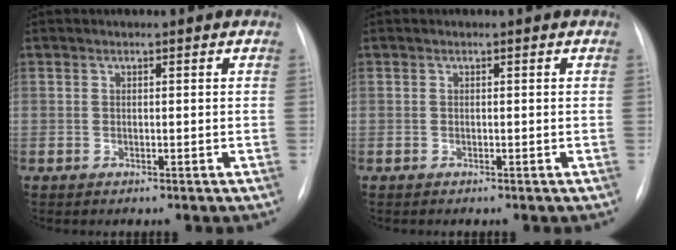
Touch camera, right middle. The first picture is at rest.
{"total": 0.0}